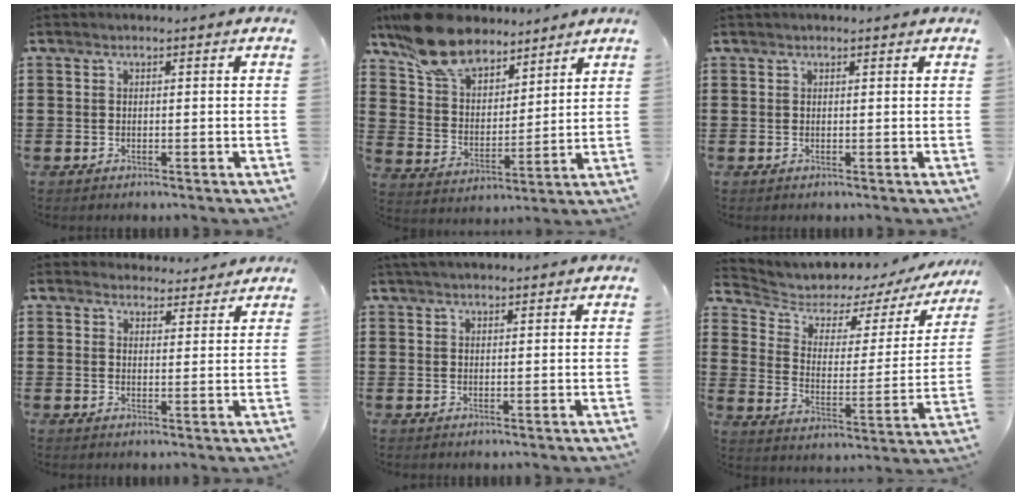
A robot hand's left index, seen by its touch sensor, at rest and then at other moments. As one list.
[{"total": 12.2, "force": [9.8, 5.5, 4.8], "torque": [-0.130, -0.036, 0.188]}, {"total": 0.6, "force": [0.5, 0.1, 0.2], "torque": [-0.006, 0.000, 0.011]}, {"total": 3.6, "force": [3.4, 1.0, 0.2], "torque": [-0.018, -0.009, 0.065]}, {"total": 1.9, "force": [1.8, 0.4, 0.6], "torque": [-0.015, 0.004, 0.034]}, {"total": 4.3, "force": [3.4, 2.3, 1.4], "torque": [-0.055, -0.028, 0.052]}]